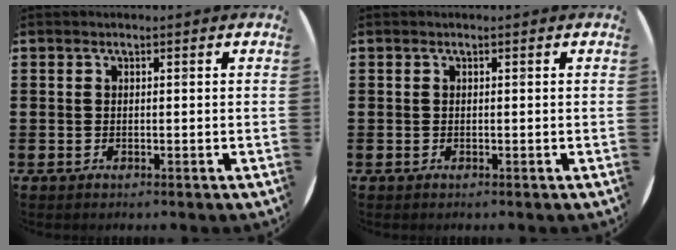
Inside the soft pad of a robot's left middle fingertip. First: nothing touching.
{"total": 0.0}